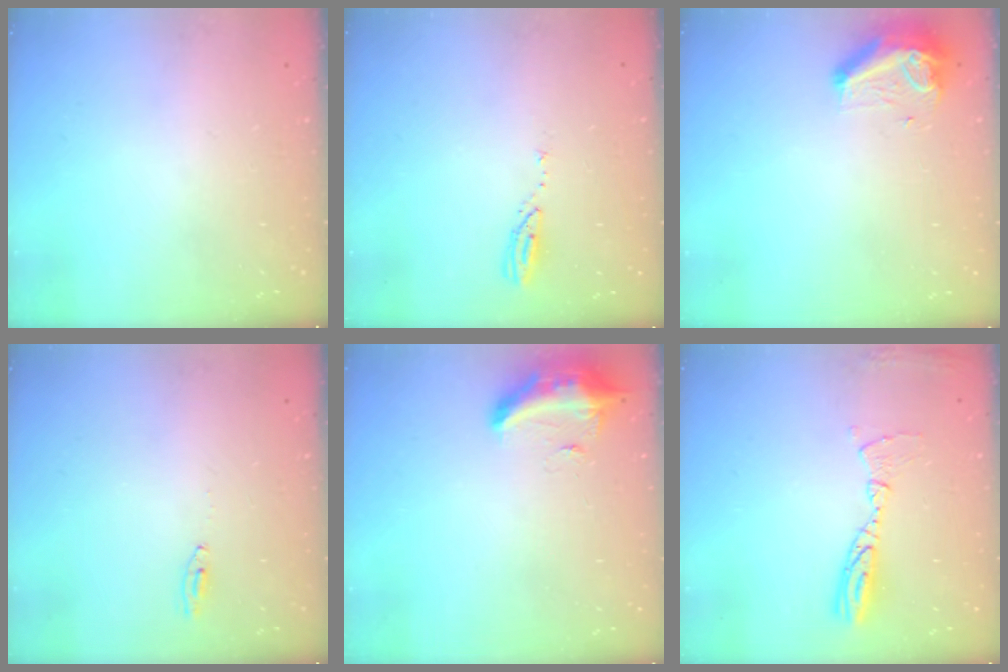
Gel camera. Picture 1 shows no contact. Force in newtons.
{"total": 4.0, "press": 4.0, "slide": 0.4}
{"total": 8.8, "press": 8.6, "slide": 1.7}
{"total": 2.4, "press": 2.4, "slide": 0.2}
{"total": 19.4, "press": 12.3, "slide": 14.9}
{"total": 10.0, "press": 10.0, "slide": 0.8}